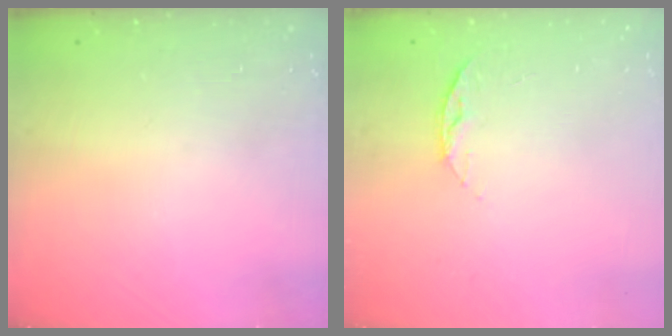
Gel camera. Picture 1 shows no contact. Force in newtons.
{"total": 6.2, "press": 6.1, "slide": 0.7}